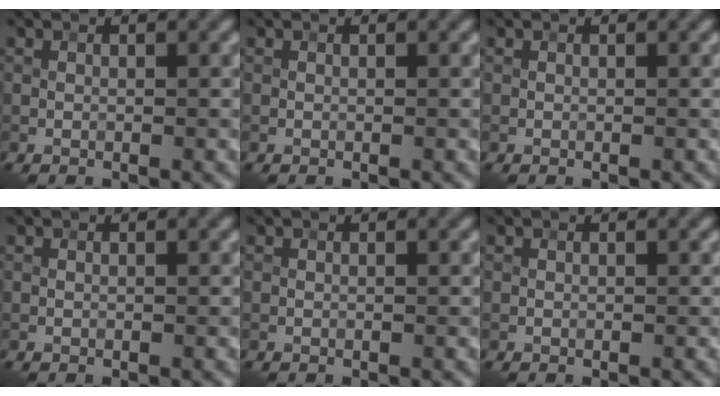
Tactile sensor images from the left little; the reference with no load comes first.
{"total": 0.0}
{"total": 0.0}
{"total": 0.0}
{"total": 0.0}
{"total": 0.0}